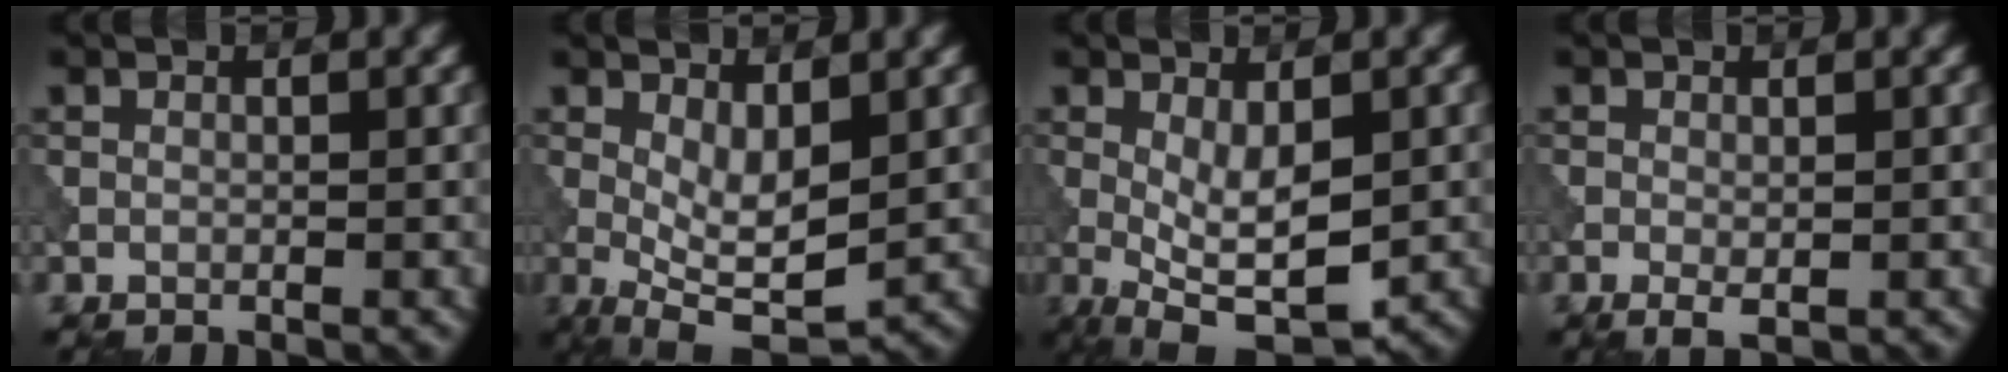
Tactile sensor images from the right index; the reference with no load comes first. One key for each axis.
{"total": 5.2, "fx": 0.2, "fy": 2.0, "fz": 4.7, "tx": -0.093, "ty": -0.010, "tz": 0.006}
{"total": 6.5, "fx": -1.0, "fy": 2.5, "fz": 5.9, "tx": -0.112, "ty": -0.016, "tz": -0.011}
{"total": 1.3, "fx": -0.3, "fy": 0.4, "fz": 1.2, "tx": -0.020, "ty": -0.006, "tz": -0.004}